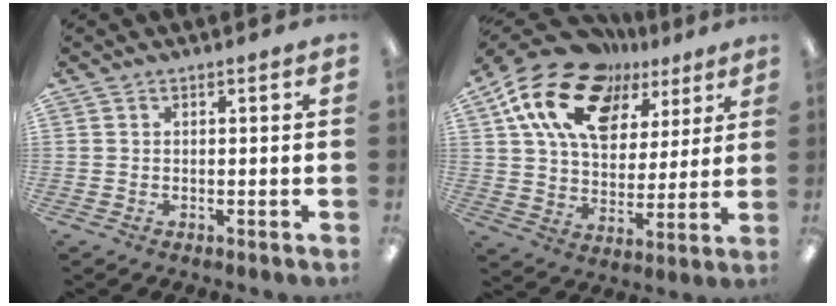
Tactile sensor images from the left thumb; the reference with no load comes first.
{"total": 19.6, "force": [11.5, 12.1, 10.2], "torque": [-0.199, -0.045, 0.212]}